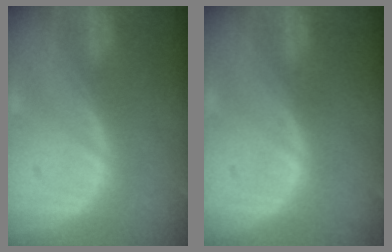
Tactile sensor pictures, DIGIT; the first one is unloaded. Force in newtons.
{"total": 0.0}